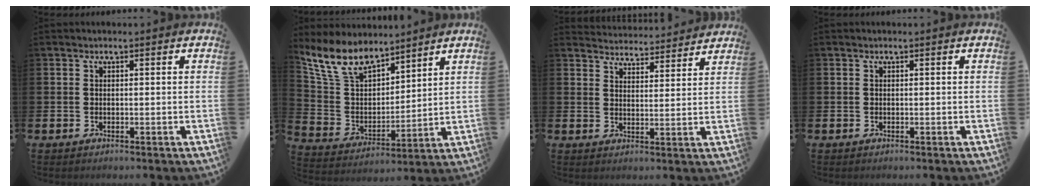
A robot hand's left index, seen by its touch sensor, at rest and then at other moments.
{"total": 9.5, "force": [7.9, 4.2, 3.2], "torque": [-0.111, -0.036, 0.149]}
{"total": 4.1, "force": [4.1, 0.4, -0.3], "torque": [-0.006, -0.033, 0.072]}
{"total": 0.0}